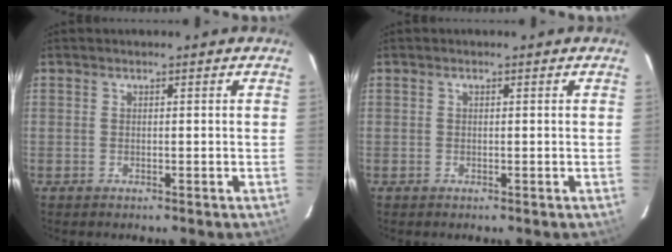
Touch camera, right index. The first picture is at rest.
{"total": 0.0}